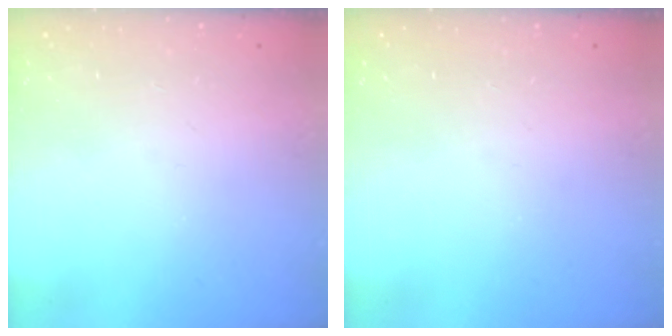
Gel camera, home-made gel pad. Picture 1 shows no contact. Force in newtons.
{"total": 0.0}